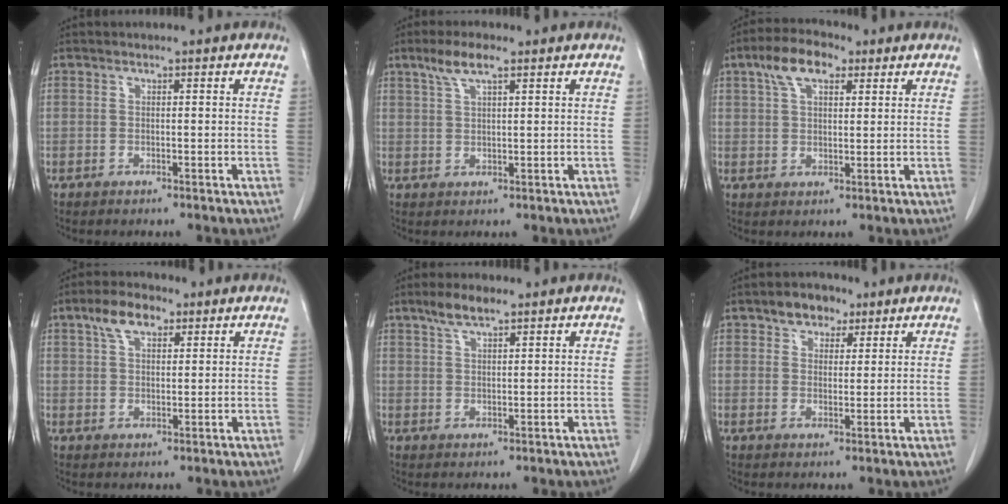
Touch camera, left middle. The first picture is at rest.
{"total": 4.4, "force": [2.8, 0.8, 3.2], "torque": [-0.071, 0.009, 0.058]}
{"total": 7.0, "force": [3.8, 3.2, 5.0], "torque": [-0.098, 0.022, 0.067]}
{"total": 5.7, "force": [3.3, 2.7, 3.8], "torque": [-0.076, 0.017, 0.062]}
{"total": 4.2, "force": [3.1, 1.0, 2.6], "torque": [-0.057, 0.007, 0.060]}
{"total": 4.7, "force": [3.0, 3.0, 2.0], "torque": [-0.029, 0.013, 0.051]}